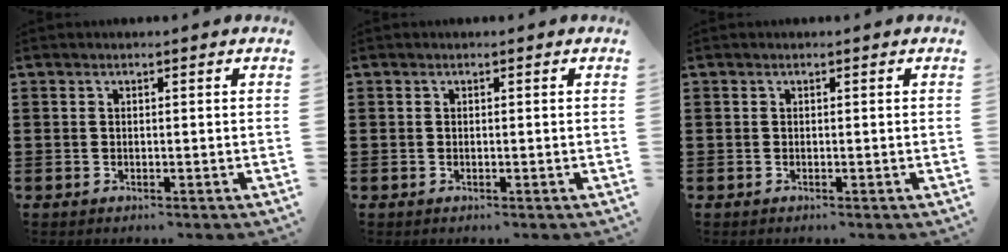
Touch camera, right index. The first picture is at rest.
{"total": 0.0}
{"total": 0.0}